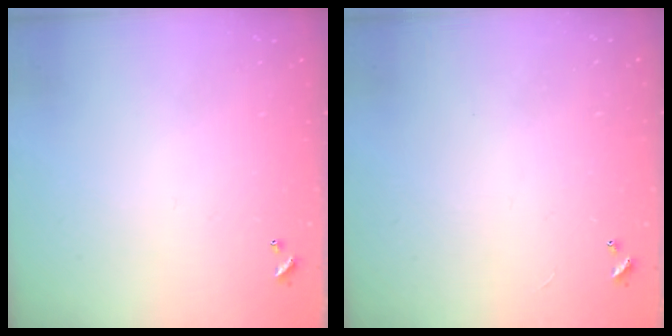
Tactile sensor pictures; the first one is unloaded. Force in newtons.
{"total": 2.8, "press": 2.8, "slide": 0.3}